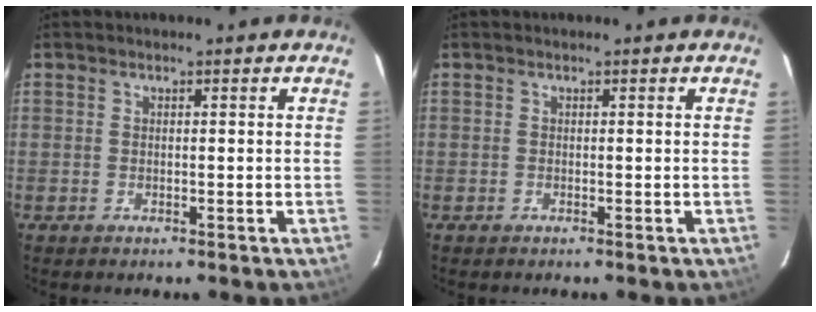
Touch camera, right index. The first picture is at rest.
{"total": 0.0}